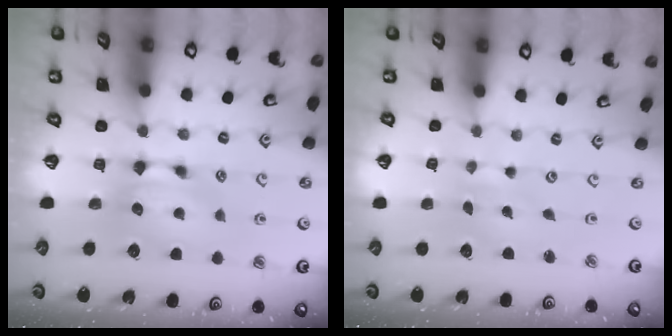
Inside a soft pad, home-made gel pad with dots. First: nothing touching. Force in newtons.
{"total": 5.1, "press": 5.1, "slide": 0.2}